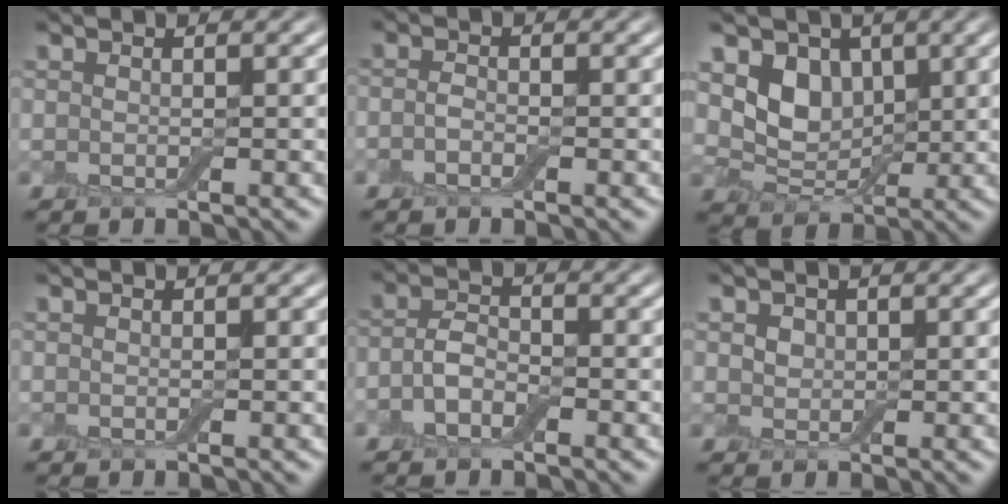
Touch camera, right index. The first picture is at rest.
{"total": 1.1, "force": [-0.8, 0.5, 0.4], "torque": [-0.009, 0.000, -0.017]}
{"total": 4.5, "force": [1.0, 3.6, 2.6], "torque": [-0.051, -0.013, 0.012]}
{"total": 0.0}
{"total": 2.4, "force": [-1.3, 1.4, 1.4], "torque": [-0.028, 0.003, -0.031]}
{"total": 1.4, "force": [0.5, 1.2, 0.5], "torque": [-0.008, 0.002, 0.008]}